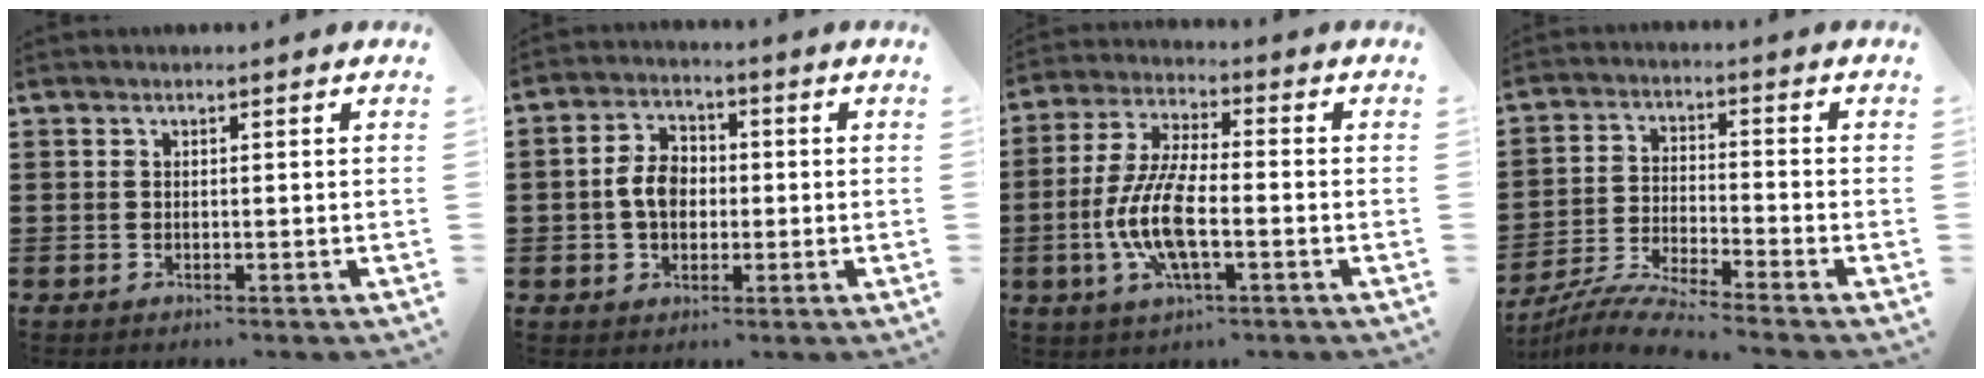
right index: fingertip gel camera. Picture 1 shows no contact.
{"total": 5.5, "force": [-0.4, 4.0, 3.8], "torque": [-0.086, 0.012, -0.012]}
{"total": 9.7, "force": [-2.6, 3.2, 8.9], "torque": [-0.202, -0.014, -0.052]}
{"total": 6.1, "force": [-5.8, -0.4, 1.9], "torque": [-0.049, -0.012, -0.115]}